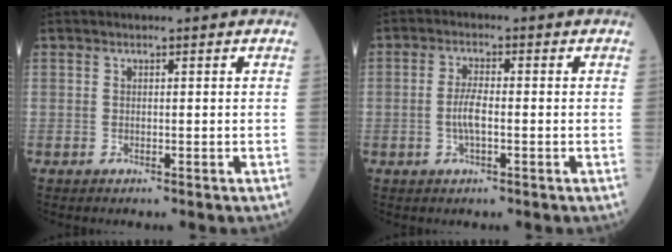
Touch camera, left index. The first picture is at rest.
{"total": 3.5, "force": [-0.8, 0.8, 3.3], "torque": [-0.073, 0.002, -0.016]}